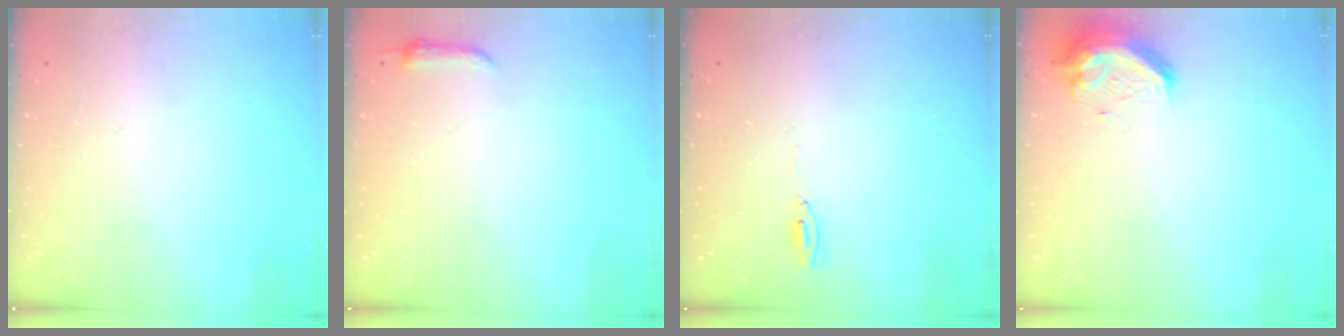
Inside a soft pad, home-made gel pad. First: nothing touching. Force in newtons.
{"total": 3.7, "press": 3.7, "slide": 0.7}
{"total": 4.8, "press": 2.7, "slide": 4.0}
{"total": 10.1, "press": 10.1, "slide": 0.9}